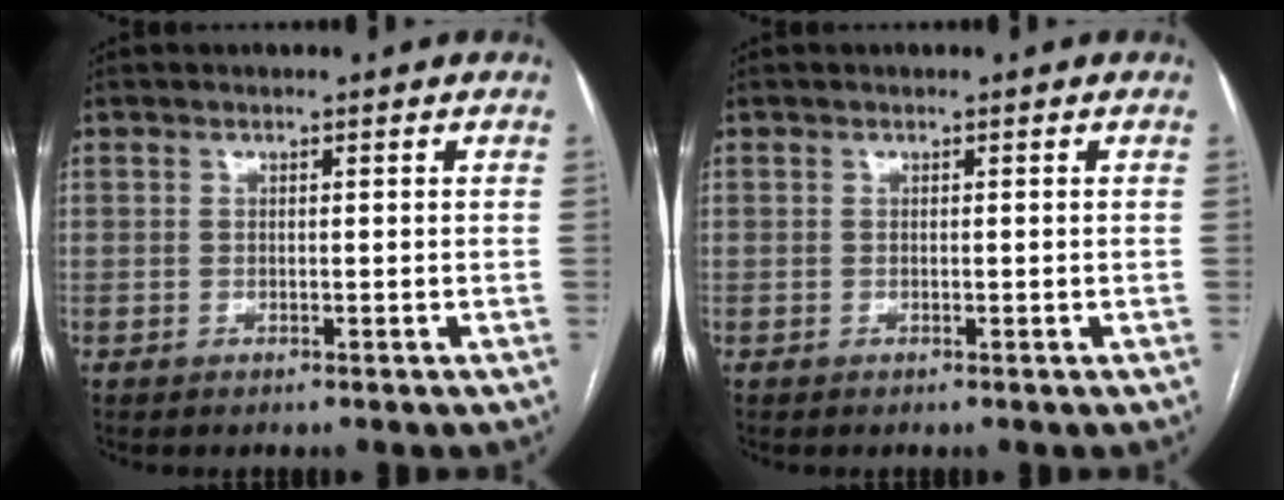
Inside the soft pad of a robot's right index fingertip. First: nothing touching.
{"total": 0.0}